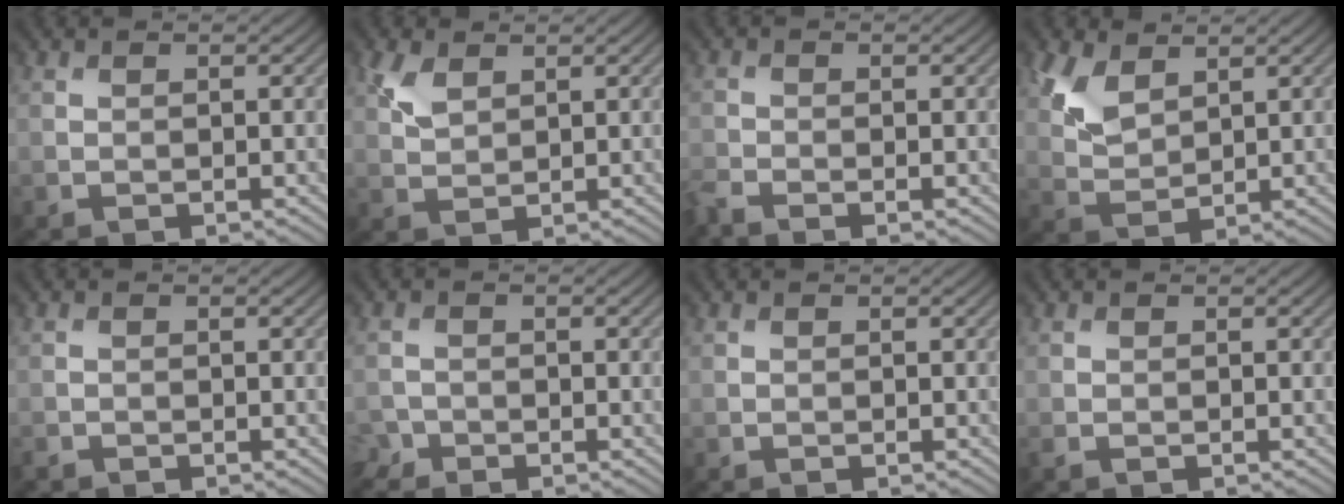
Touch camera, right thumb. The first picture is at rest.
{"total": 3.4, "force": [1.9, 1.9, 2.1], "torque": [-0.057, 0.002, 0.040]}
{"total": 2.0, "force": [-1.7, 0.3, 0.9], "torque": [-0.027, -0.011, -0.047]}
{"total": 5.4, "force": [2.9, 3.1, 3.4], "torque": [-0.086, -0.001, 0.063]}
{"total": 0.7, "force": [-0.6, 0.3, 0.1], "torque": [-0.003, -0.004, -0.014]}
{"total": 1.6, "force": [-1.4, 0.8, 0.2], "torque": [-0.006, -0.003, -0.035]}
{"total": 0.0}
{"total": 0.8, "force": [-0.6, 0.4, 0.4], "torque": [-0.012, -0.004, -0.013]}